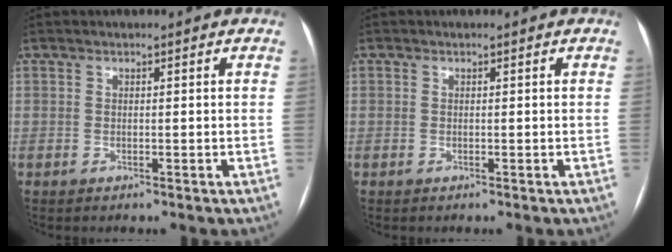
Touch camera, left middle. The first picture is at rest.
{"total": 0.0}